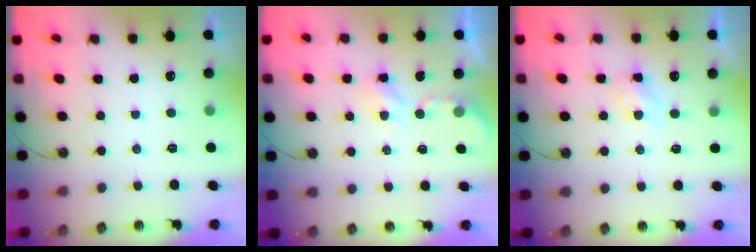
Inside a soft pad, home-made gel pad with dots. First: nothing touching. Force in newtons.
{"total": 2.7, "press": 2.7, "slide": 0.5}
{"total": 4.0, "press": 4.0, "slide": 0.5}